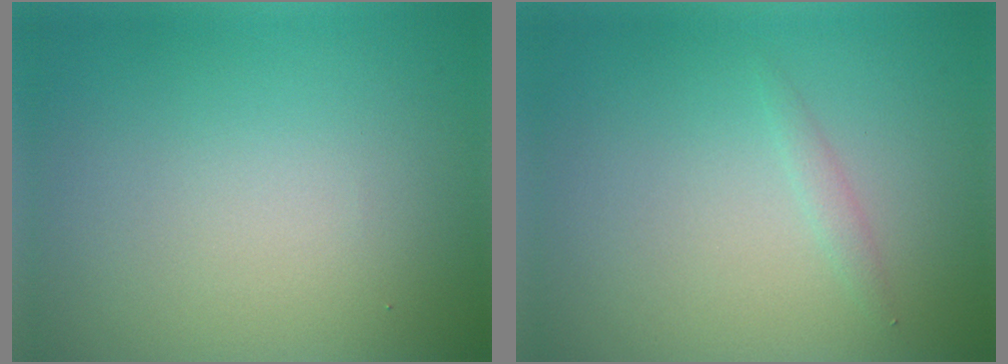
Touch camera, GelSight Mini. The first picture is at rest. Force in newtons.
{"total": 0.8, "press": 0.8, "slide": 0.0}